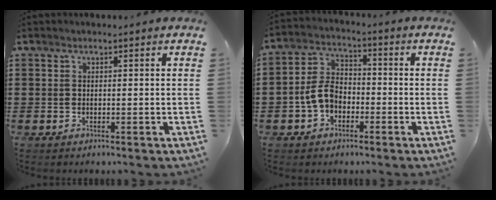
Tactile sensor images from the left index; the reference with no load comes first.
{"total": 5.8, "force": [-2.1, 4.0, 3.6], "torque": [-0.096, 0.007, -0.048]}